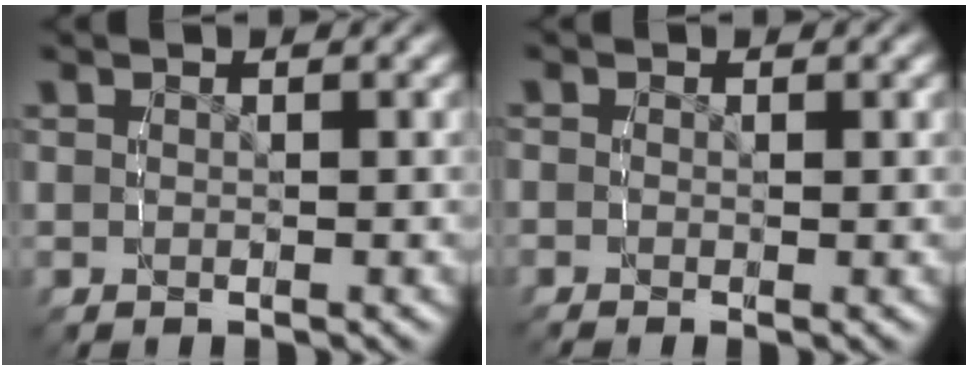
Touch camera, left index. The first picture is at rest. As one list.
[{"total": 0.0}]